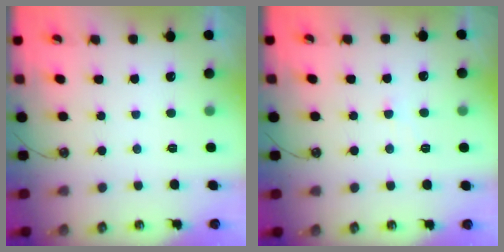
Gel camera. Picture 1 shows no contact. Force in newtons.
{"total": 0.9, "press": 0.8, "slide": 0.3}